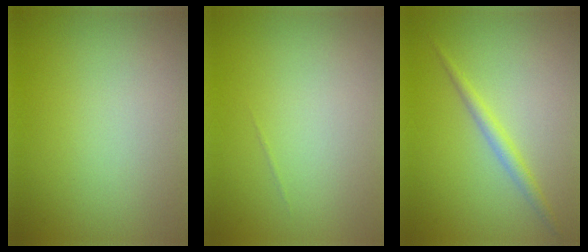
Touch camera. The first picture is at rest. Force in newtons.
{"total": 0.0}
{"total": 1.7, "press": 1.7, "slide": 0.1}